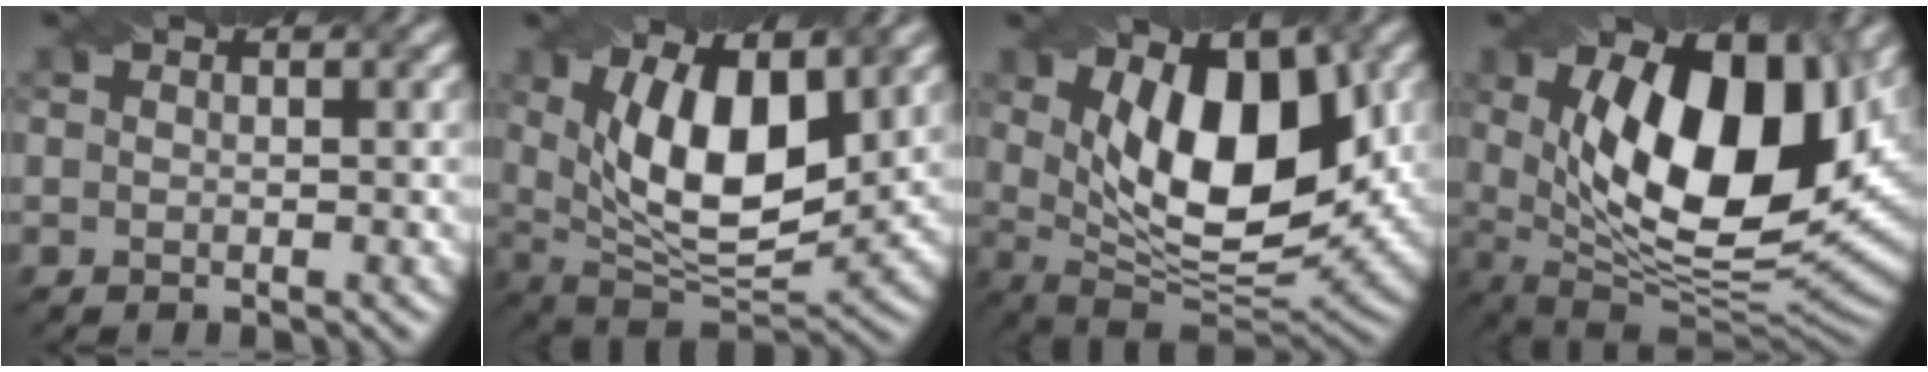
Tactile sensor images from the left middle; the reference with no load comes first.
{"total": 10.7, "force": [2.8, 4.8, 9.1], "torque": [-0.152, -0.008, 0.046]}
{"total": 11.6, "force": [2.8, 5.5, 9.8], "torque": [-0.140, -0.010, 0.045]}
{"total": 15.5, "force": [3.3, 7.1, 13.4], "torque": [-0.205, -0.011, 0.053]}